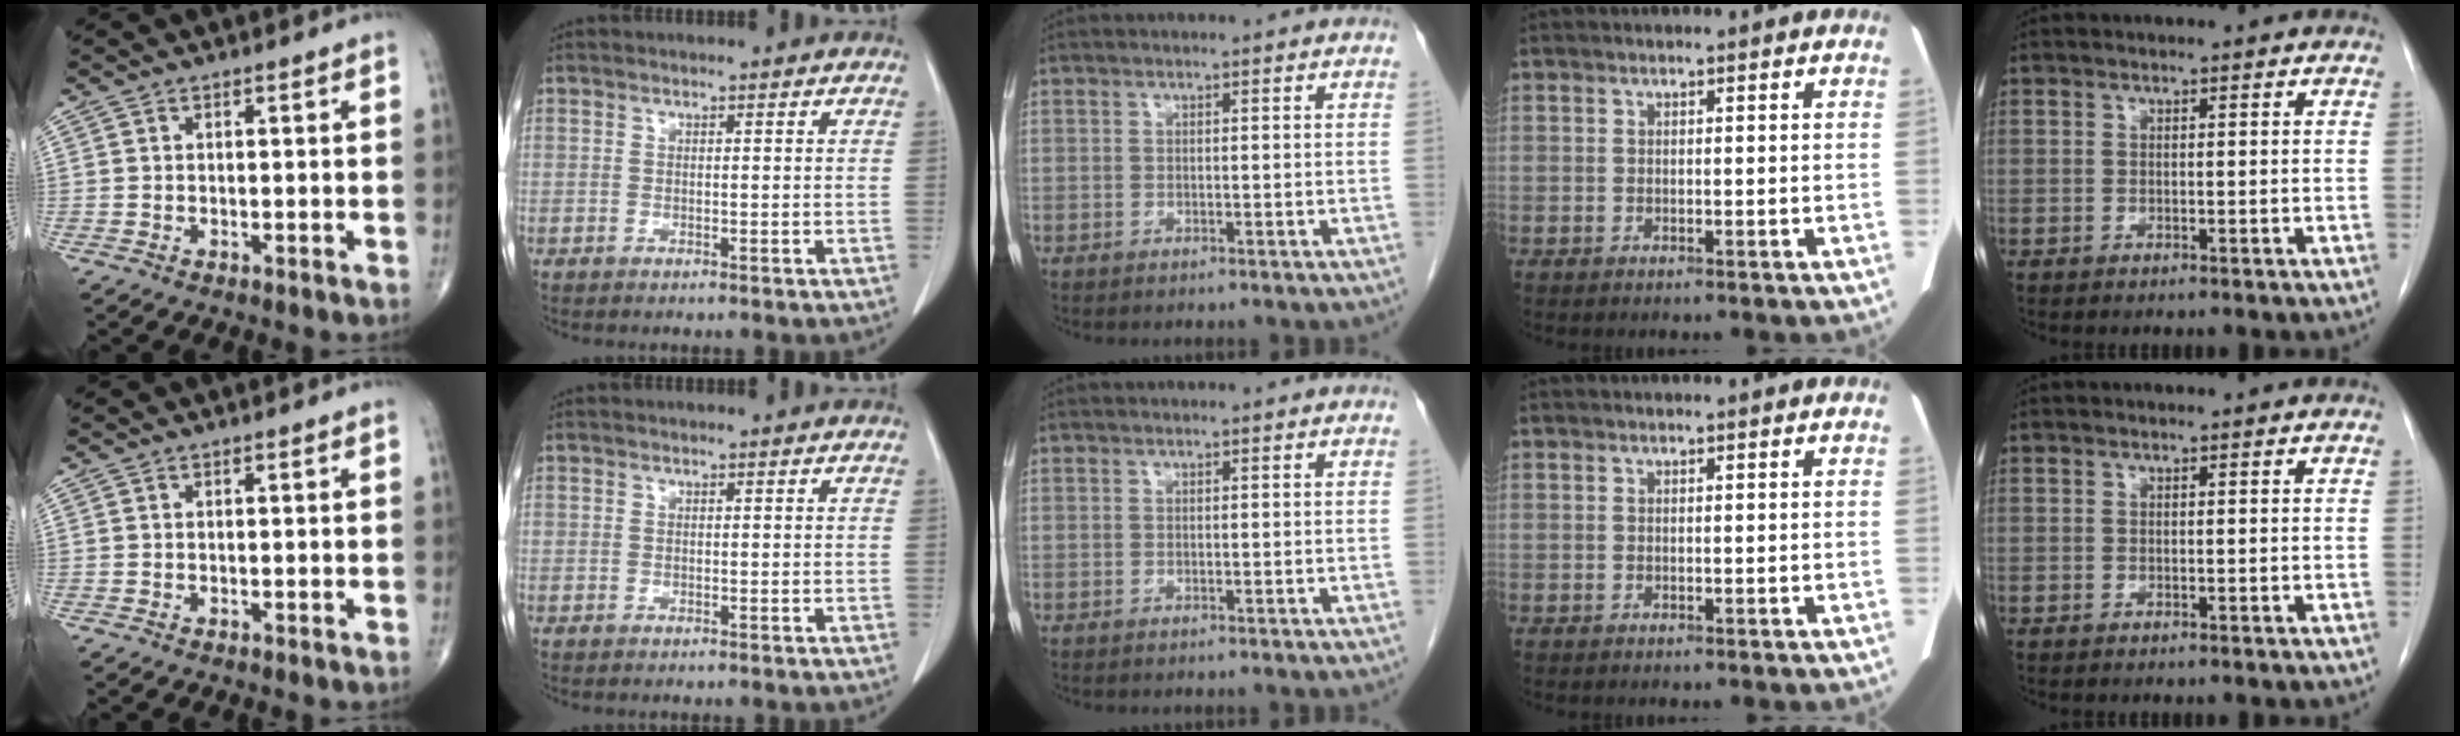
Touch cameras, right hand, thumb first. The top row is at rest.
{}